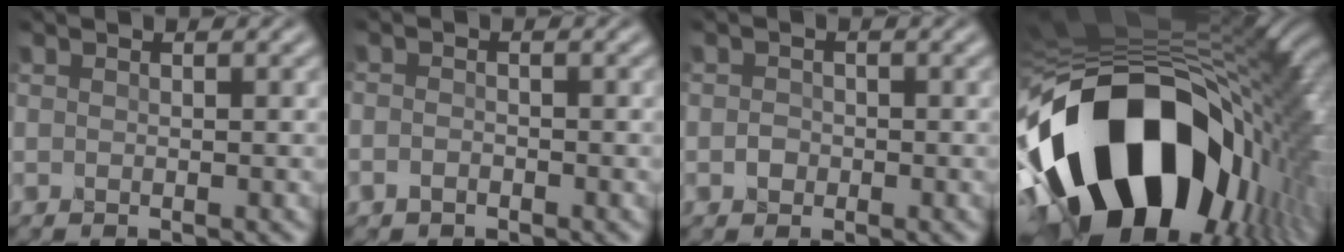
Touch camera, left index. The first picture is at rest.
{"total": 1.0, "force": [-0.7, 0.6, 0.3], "torque": [0.001, 0.006, -0.021]}
{"total": 1.0, "force": [-0.3, 0.9, 0.4], "torque": [0.007, 0.006, -0.012]}
{"total": 20.3, "force": [-5.4, 12.2, 15.4], "torque": [-0.285, -0.017, -0.095]}